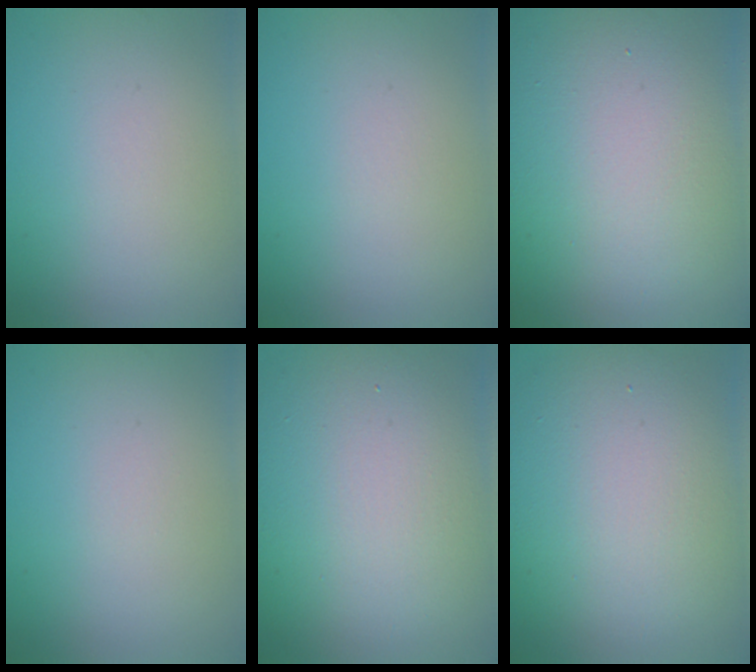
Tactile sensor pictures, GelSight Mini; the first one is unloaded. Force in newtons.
{"total": 0.0}
{"total": 25.4, "press": 25.3, "slide": 1.9}
{"total": 0.0}
{"total": 15.7, "press": 15.7, "slide": 1.0}
{"total": 13.1, "press": 13.0, "slide": 0.6}